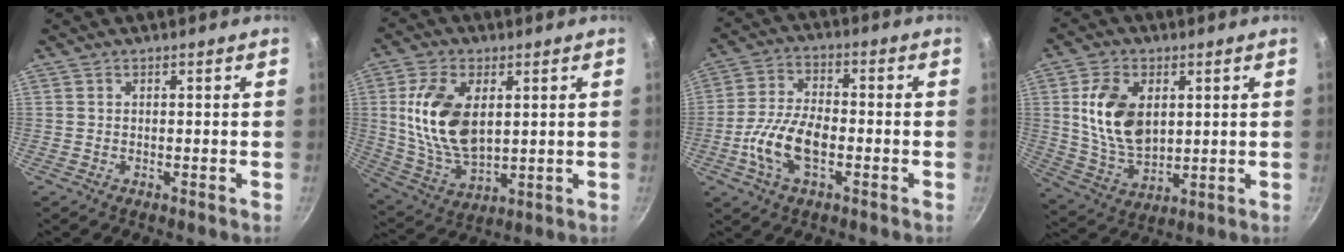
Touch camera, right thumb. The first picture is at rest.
{"total": 15.0, "force": [2.8, 8.8, 11.9], "torque": [-0.214, -0.016, 0.063]}
{"total": 10.8, "force": [-3.1, 5.5, 8.8], "torque": [-0.167, 0.026, -0.069]}
{"total": 13.3, "force": [2.7, 8.6, 9.8], "torque": [-0.164, -0.018, 0.061]}